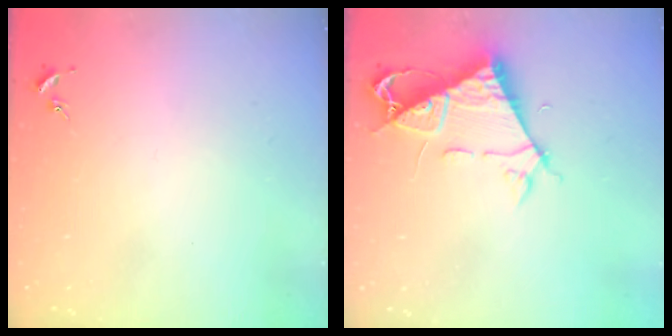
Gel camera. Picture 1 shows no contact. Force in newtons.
{"total": 7.6, "press": 7.5, "slide": 1.0}